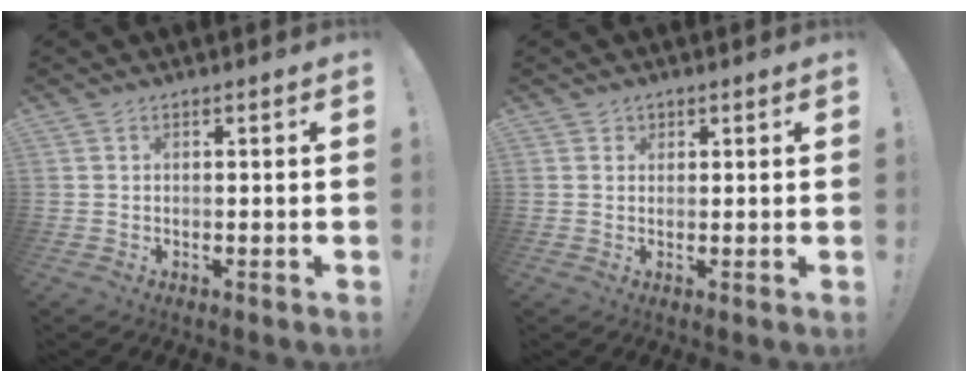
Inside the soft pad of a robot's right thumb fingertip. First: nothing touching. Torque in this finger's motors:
{"motor_torque": [-0.05, 0.21, 0.12, 0.30, -0.04]}